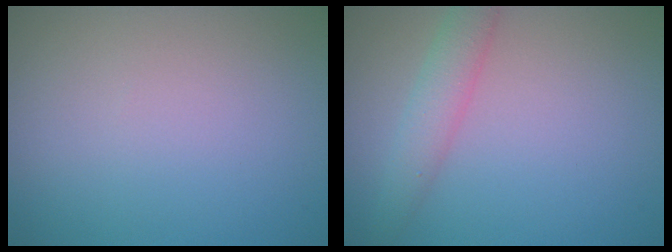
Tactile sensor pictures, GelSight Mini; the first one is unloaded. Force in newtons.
{"total": 2.8, "press": 2.8, "slide": 0.1}